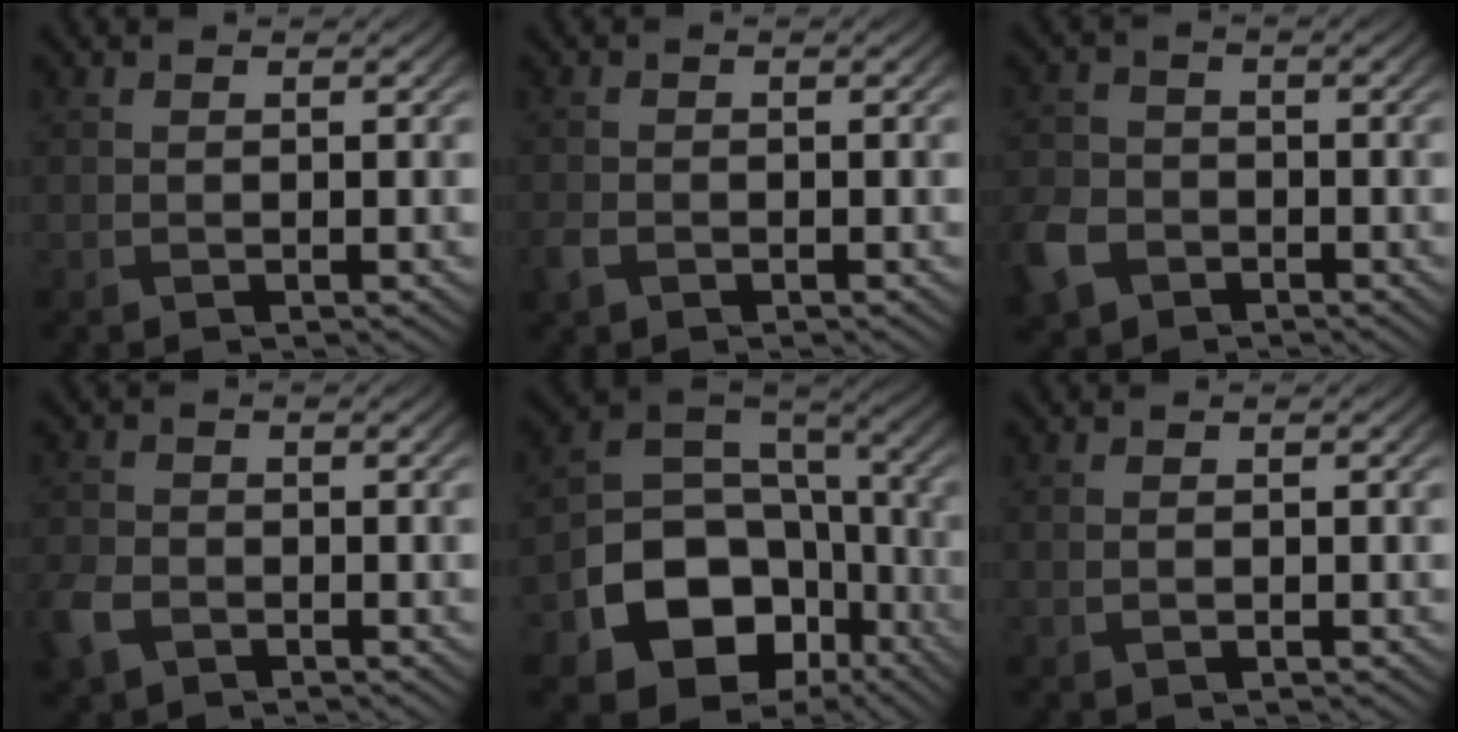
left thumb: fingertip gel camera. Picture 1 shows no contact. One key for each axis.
{"total": 1.8, "fx": -1.0, "fy": 1.2, "fz": 0.9, "tx": -0.027, "ty": -0.006, "tz": -0.023}
{"total": 5.9, "fx": -3.2, "fy": 4.3, "fz": 2.5, "tx": -0.074, "ty": -0.009, "tz": -0.075}
{"total": 4.7, "fx": -2.5, "fy": 3.2, "fz": 2.4, "tx": -0.070, "ty": -0.008, "tz": -0.059}
{"total": 14.6, "fx": -5.9, "fy": 11.0, "fz": 7.5, "tx": -0.161, "ty": -0.044, "tz": -0.103}
{"total": 0.6, "fx": -0.1, "fy": 0.3, "fz": 0.5, "tx": -0.011, "ty": -0.002, "tz": 0.000}